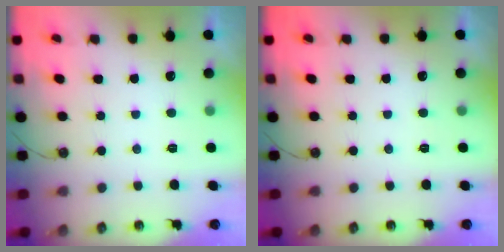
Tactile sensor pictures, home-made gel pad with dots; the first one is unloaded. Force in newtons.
{"total": 0.0}